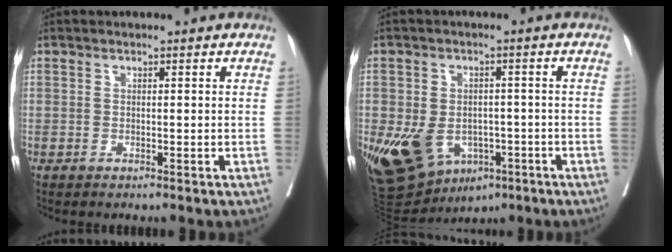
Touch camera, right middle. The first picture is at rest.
{"total": 12.7, "force": [-4.6, 9.3, 7.5], "torque": [-0.150, -0.002, -0.055]}